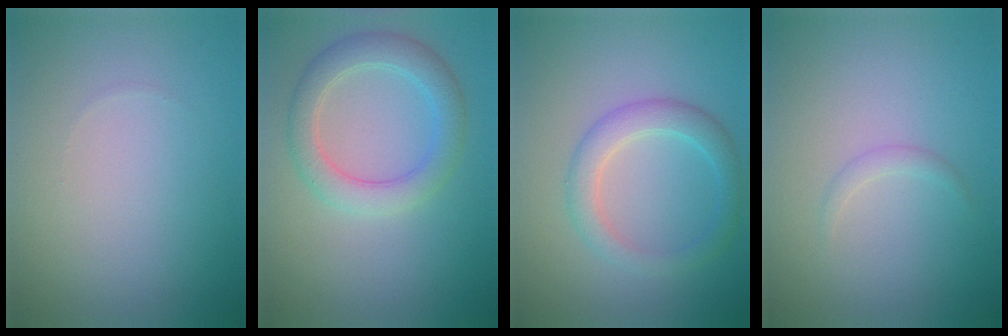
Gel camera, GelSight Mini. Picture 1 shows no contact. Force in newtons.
{"total": 3.8, "press": 3.8, "slide": 0.1}
{"total": 3.0, "press": 3.0, "slide": 0.1}
{"total": 0.8, "press": 0.8, "slide": 0.0}